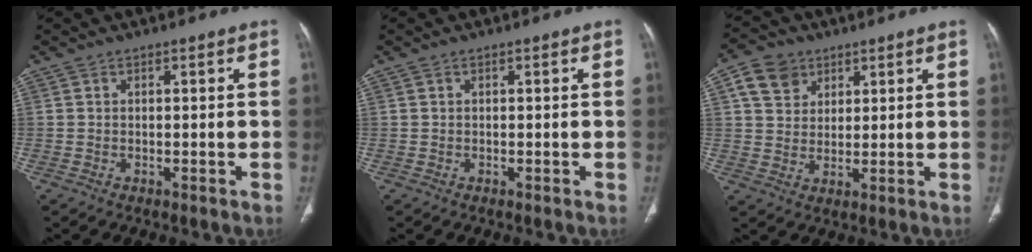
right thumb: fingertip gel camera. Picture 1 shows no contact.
{"total": 0.0}
{"total": 7.5, "force": [3.5, 5.9, 2.9], "torque": [-0.028, -0.008, 0.067]}